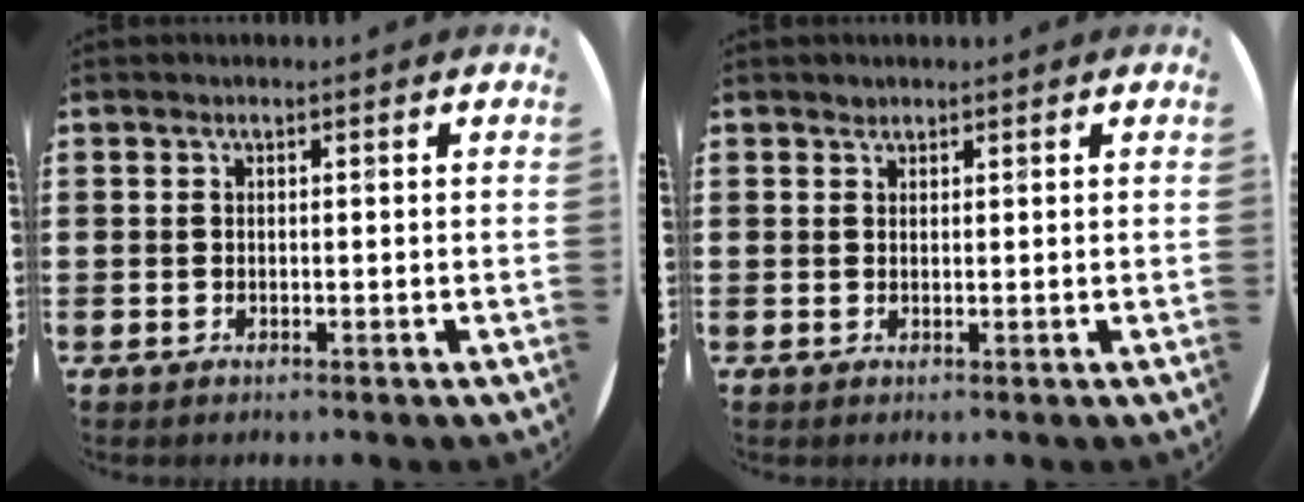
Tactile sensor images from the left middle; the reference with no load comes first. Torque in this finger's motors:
{"motor_torque": [0.26, -0.23, -0.02, 0.00]}